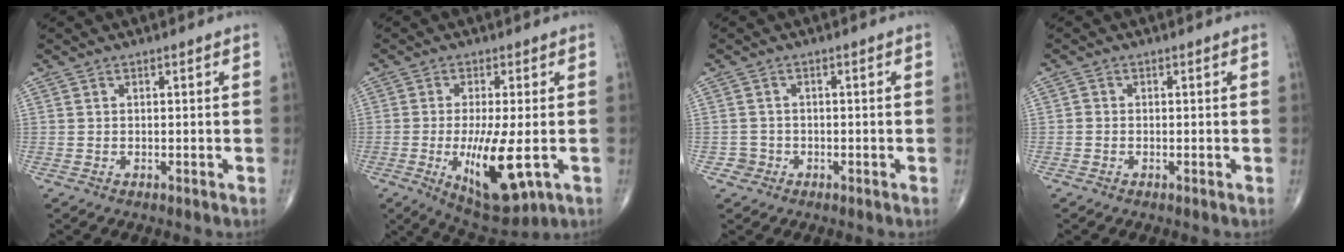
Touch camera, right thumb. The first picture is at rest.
{"total": 12.8, "force": [-2.9, 4.0, 11.8], "torque": [-0.203, -0.021, -0.034]}
{"total": 1.9, "force": [-0.9, 1.6, -0.3], "torque": [0.017, 0.009, -0.021]}
{"total": 0.7, "force": [-0.3, 0.6, 0.2], "torque": [0.000, 0.002, -0.011]}